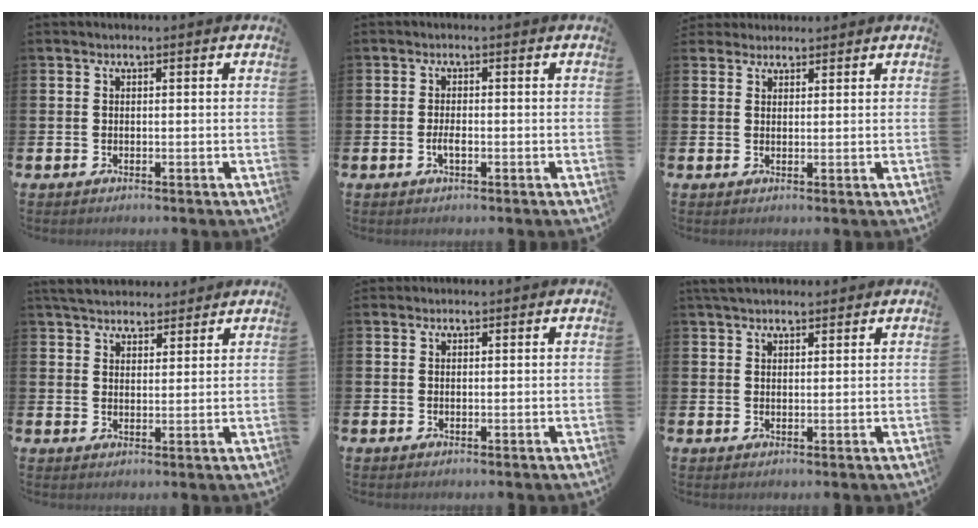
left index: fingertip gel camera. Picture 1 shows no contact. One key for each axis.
{"total": 1.8, "fx": -0.5, "fy": 0.6, "fz": 1.6, "tx": -0.033, "ty": 0.002, "tz": -0.009}
{"total": 2.4, "fx": 2.2, "fy": 0.9, "fz": -0.1, "tx": 0.006, "ty": -0.005, "tz": 0.039}
{"total": 5.0, "fx": 4.9, "fy": 1.3, "fz": 0.4, "tx": -0.019, "ty": -0.021, "tz": 0.089}
{"total": 0.6, "fx": 0.6, "fy": 0.0, "fz": 0.1, "tx": 0.009, "ty": -0.004, "tz": 0.009}
{"total": 3.9, "fx": 3.7, "fy": 1.0, "fz": 0.7, "tx": -0.017, "ty": -0.013, "tz": 0.069}